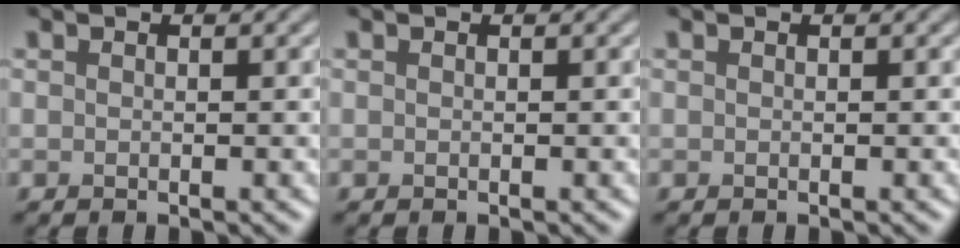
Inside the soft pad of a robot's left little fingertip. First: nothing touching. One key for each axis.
{"total": 0.0}
{"total": 0.0}